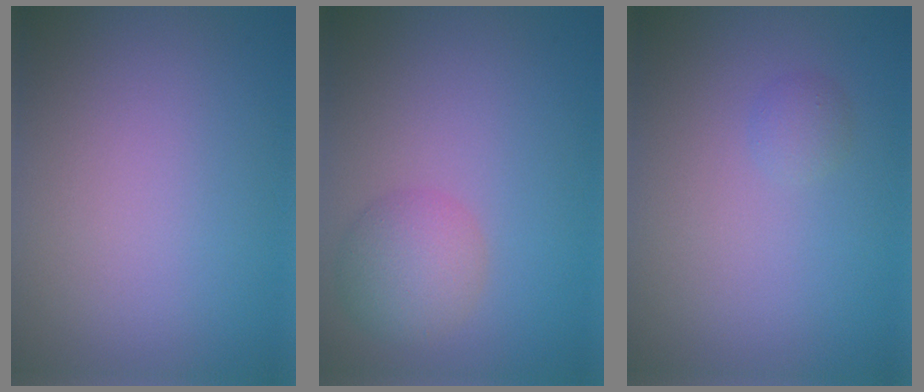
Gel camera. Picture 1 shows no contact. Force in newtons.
{"total": 3.4, "press": 3.4, "slide": 0.2}
{"total": 0.9, "press": 0.9, "slide": 0.0}